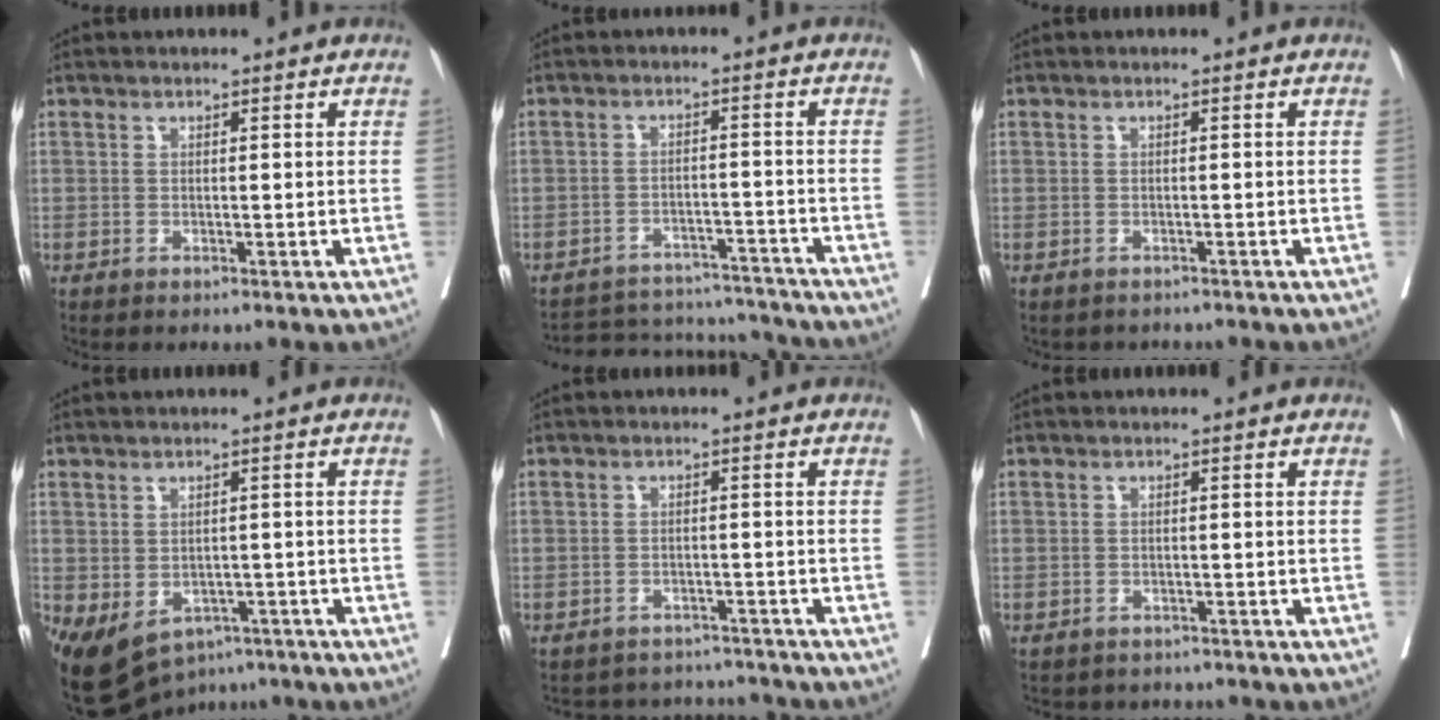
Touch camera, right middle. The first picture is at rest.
{"total": 13.7, "force": [-13.3, 2.8, 1.9], "torque": [-0.032, 0.017, -0.177]}
{"total": 2.3, "force": [-2.0, 1.0, 0.2], "torque": [-0.008, -0.001, -0.028]}
{"total": 10.9, "force": [-6.4, 7.2, 4.9], "torque": [-0.095, 0.006, -0.089]}
{"total": 7.3, "force": [-6.8, 2.7, -0.8], "torque": [0.018, 0.025, -0.084]}
{"total": 4.8, "force": [-4.3, 2.2, 0.0], "torque": [0.004, 0.001, -0.054]}